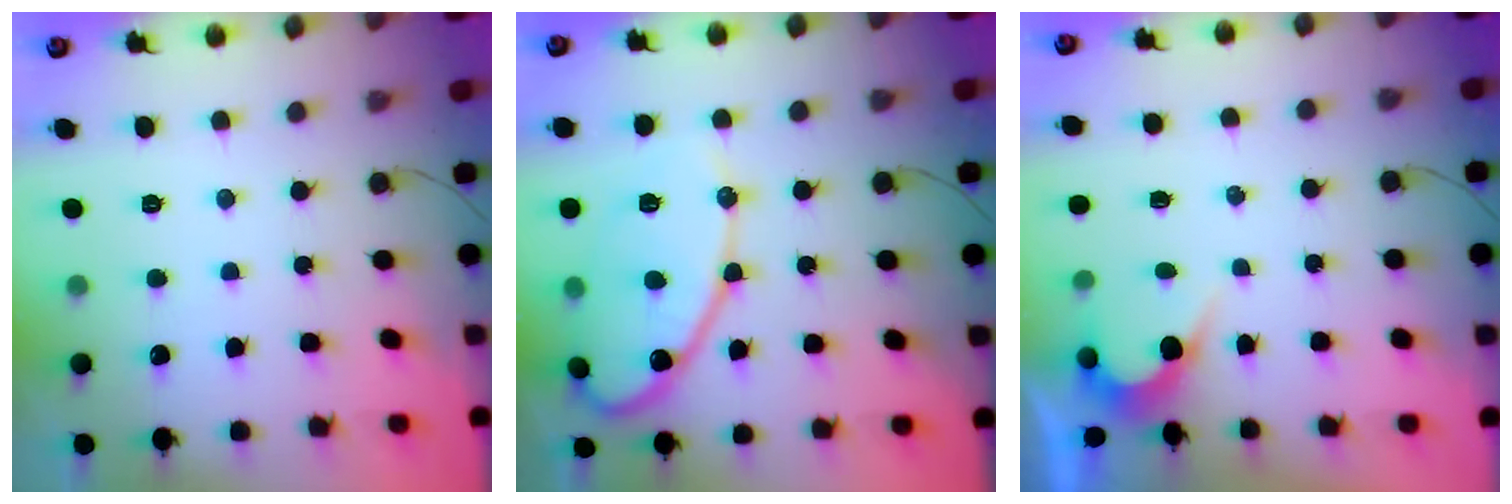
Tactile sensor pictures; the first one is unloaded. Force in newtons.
{"total": 13.8, "press": 13.8, "slide": 0.8}
{"total": 2.6, "press": 2.6, "slide": 0.1}